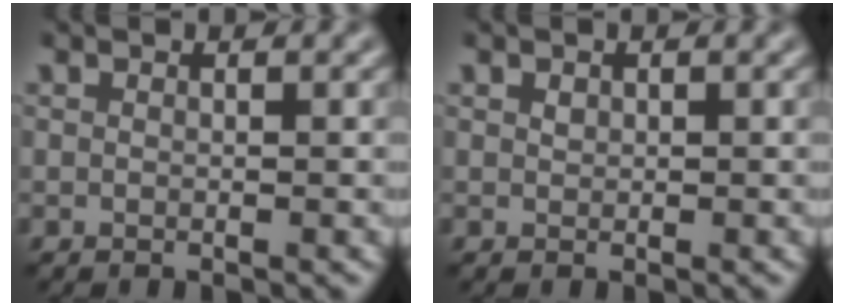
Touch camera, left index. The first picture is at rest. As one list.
[{"total": 0.0}]